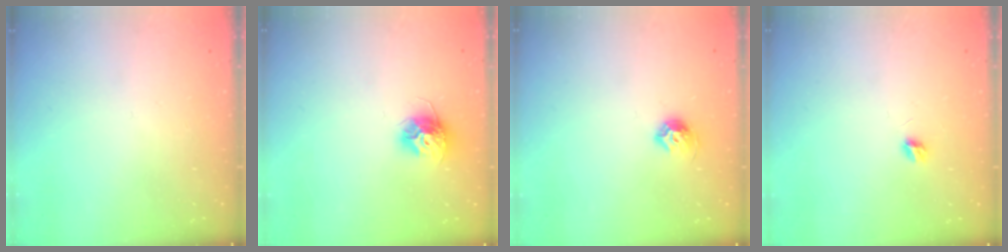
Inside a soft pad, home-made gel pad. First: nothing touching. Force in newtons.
{"total": 10.3, "press": 10.3, "slide": 0.7}
{"total": 7.6, "press": 7.5, "slide": 1.1}
{"total": 3.9, "press": 3.9, "slide": 0.3}